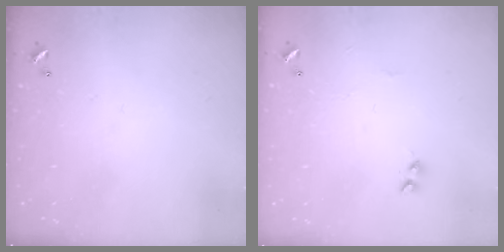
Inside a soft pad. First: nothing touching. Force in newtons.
{"total": 2.0, "press": 1.9, "slide": 0.6}